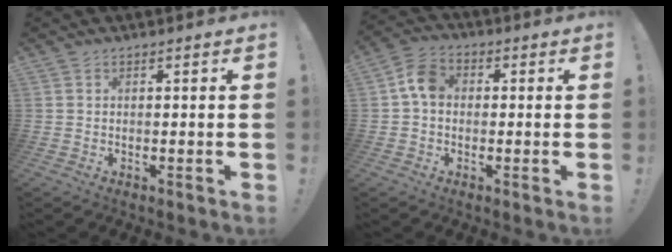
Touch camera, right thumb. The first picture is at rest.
{"total": 7.6, "force": [0.1, 5.6, 5.2], "torque": [-0.106, 0.022, 0.007]}